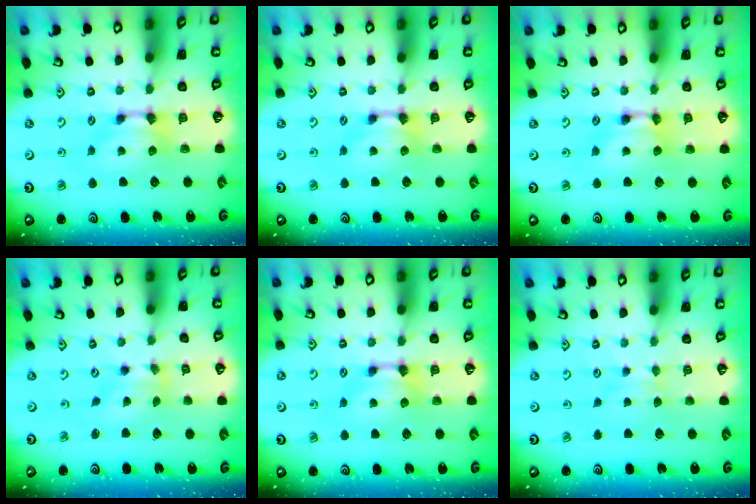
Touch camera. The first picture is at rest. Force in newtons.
{"total": 0.0}
{"total": 1.2, "press": 1.2, "slide": 0.2}
{"total": 1.5, "press": 0.6, "slide": 1.4}
{"total": 0.0}
{"total": 2.2, "press": 2.2, "slide": 0.5}